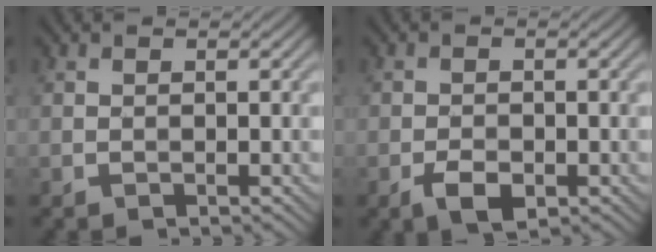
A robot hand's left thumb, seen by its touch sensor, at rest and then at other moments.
{"total": 3.1, "force": [-1.5, 1.7, 2.1], "torque": [-0.040, -0.006, -0.028]}